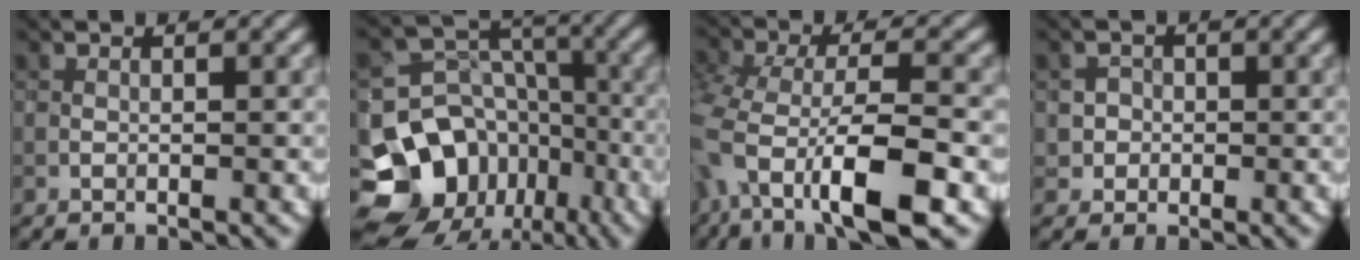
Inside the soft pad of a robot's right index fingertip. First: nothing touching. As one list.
[{"total": 13.5, "force": [-7.7, 10.4, 4.0], "torque": [-0.097, 0.004, -0.126]}, {"total": 9.4, "force": [-4.0, 3.9, 7.6], "torque": [-0.140, -0.007, -0.071]}, {"total": 1.5, "force": [-0.1, 1.5, 0.1], "torque": [0.018, 0.000, -0.001]}]